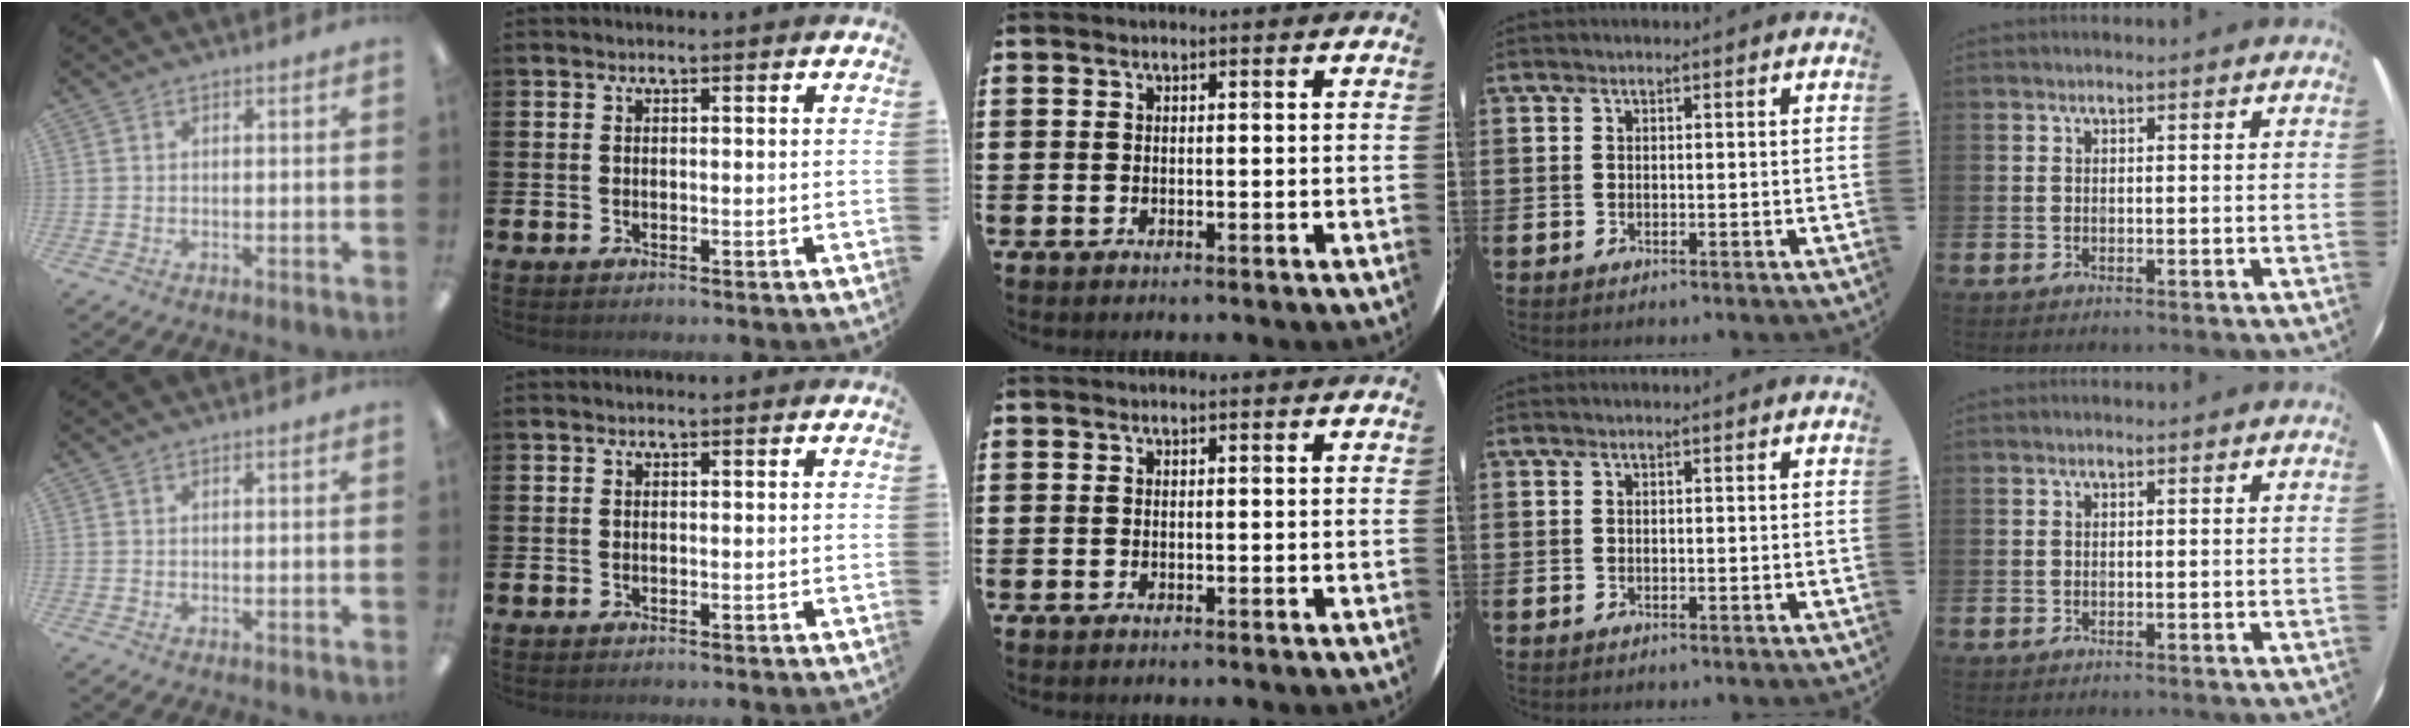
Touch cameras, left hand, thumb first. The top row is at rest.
{}